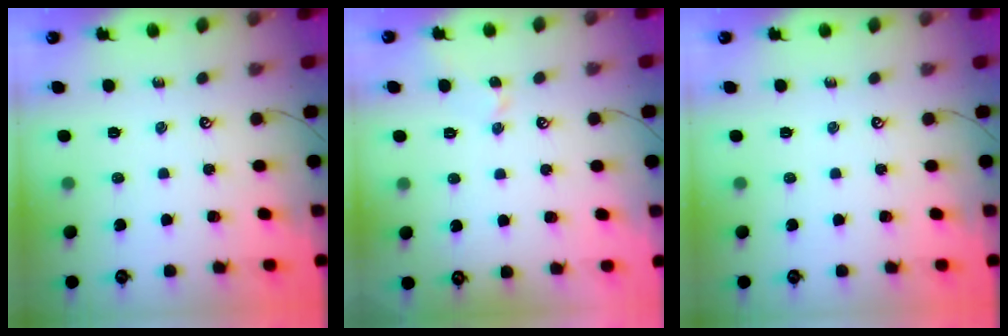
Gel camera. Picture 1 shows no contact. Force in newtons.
{"total": 3.7, "press": 3.7, "slide": 0.7}
{"total": 0.0}